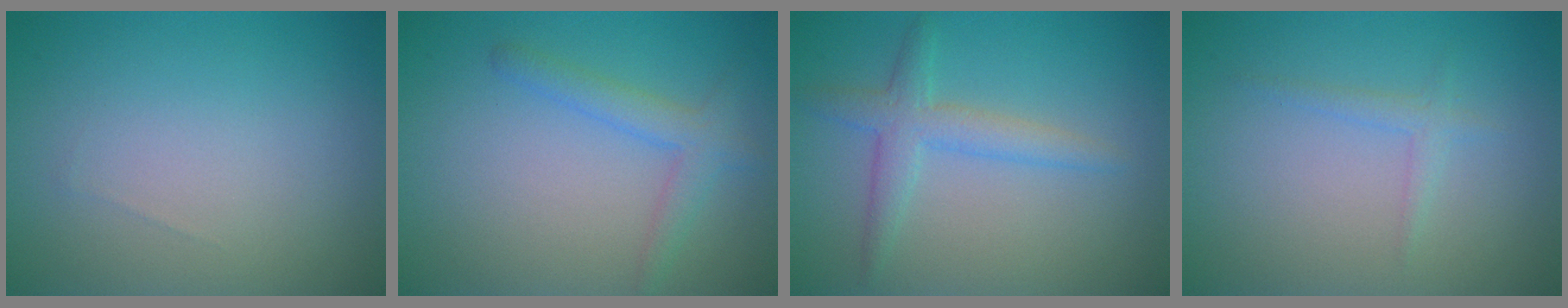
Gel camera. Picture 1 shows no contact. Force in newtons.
{"total": 2.5, "press": 2.5, "slide": 0.1}
{"total": 3.0, "press": 3.0, "slide": 0.1}
{"total": 1.2, "press": 1.2, "slide": 0.1}